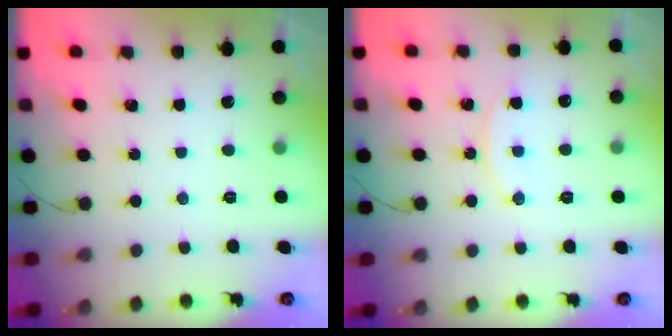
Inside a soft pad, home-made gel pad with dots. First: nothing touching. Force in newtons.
{"total": 9.6, "press": 9.6, "slide": 0.5}